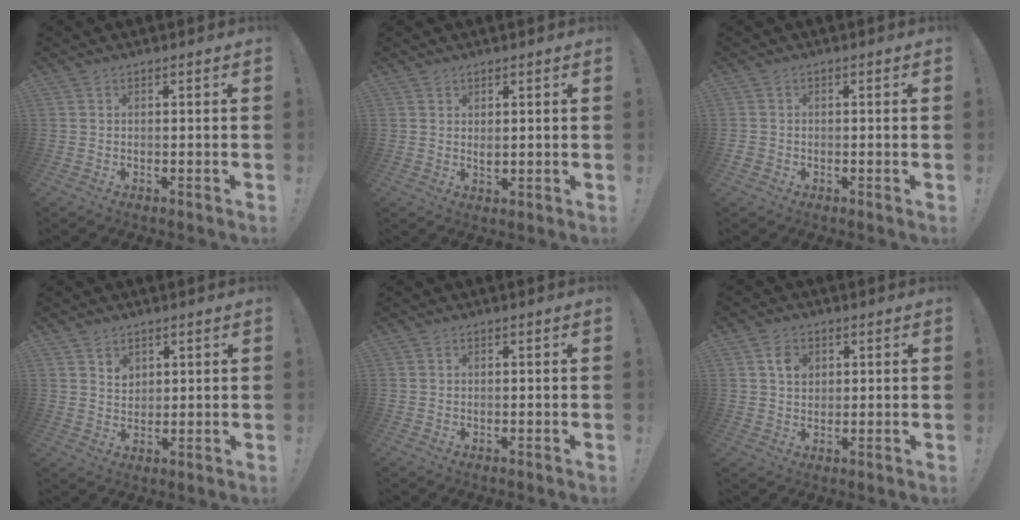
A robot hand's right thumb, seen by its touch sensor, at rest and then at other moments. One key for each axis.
{"total": 1.9, "fx": 1.0, "fy": 1.2, "fz": 1.2, "tx": -0.011, "ty": -0.007, "tz": 0.016}
{"total": 1.6, "fx": -0.6, "fy": 1.4, "fz": 0.6, "tx": -0.013, "ty": 0.005, "tz": -0.011}
{"total": 3.8, "fx": 2.6, "fy": 2.7, "fz": 0.7, "tx": 0.001, "ty": -0.021, "tz": 0.044}
{"total": 0.0}
{"total": 5.0, "fx": 1.9, "fy": 3.9, "fz": 2.6, "tx": -0.039, "ty": 0.001, "tz": 0.034}